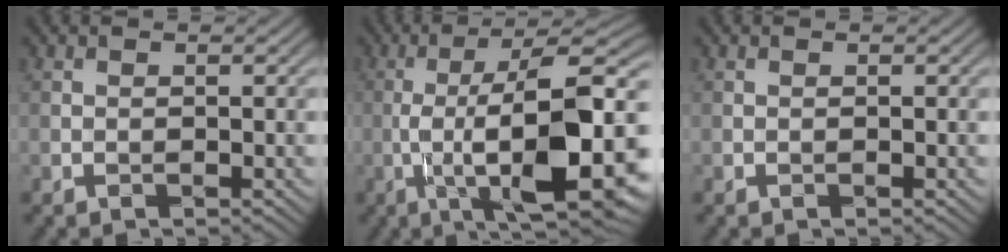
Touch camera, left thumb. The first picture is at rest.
{"total": 14.9, "force": [-2.2, 3.7, 14.3], "torque": [-0.225, 0.009, -0.035]}
{"total": 0.0}